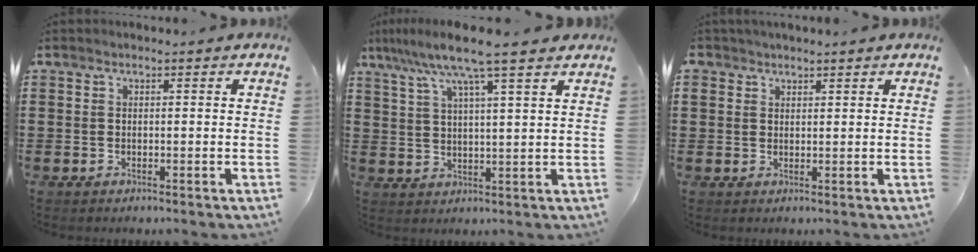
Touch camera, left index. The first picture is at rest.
{"total": 8.7, "force": [6.6, 0.0, 5.6], "torque": [-0.127, -0.017, 0.115]}
{"total": 1.6, "force": [1.4, 0.8, 0.0], "torque": [-0.005, 0.004, 0.027]}